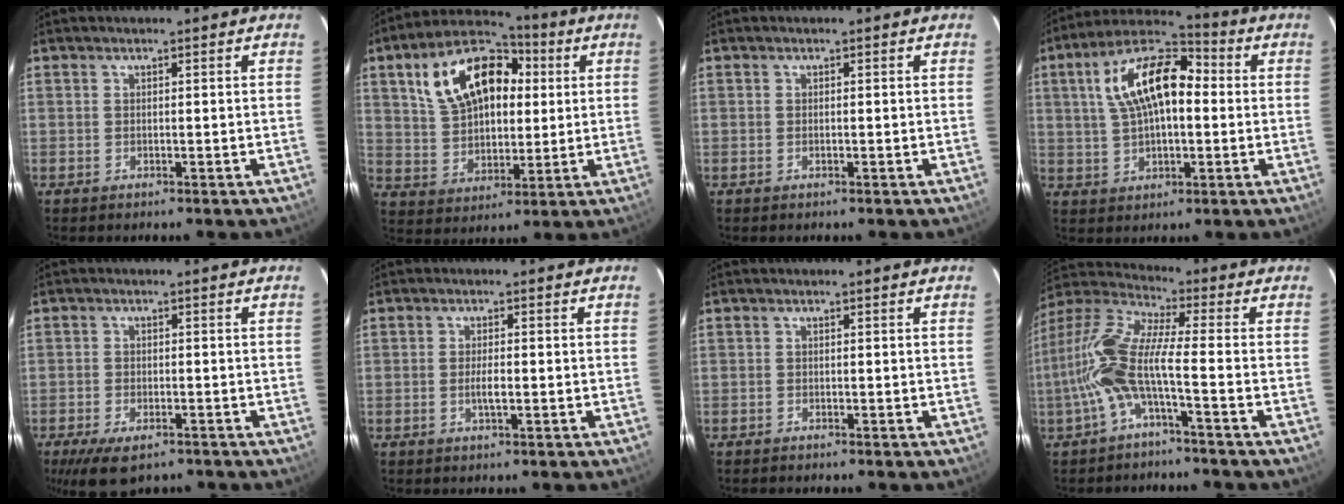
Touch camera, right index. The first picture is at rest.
{"total": 17.8, "force": [5.5, 11.1, 12.8], "torque": [-0.250, 0.045, 0.101]}
{"total": 0.0}
{"total": 15.1, "force": [2.3, 7.6, 12.9], "torque": [-0.242, 0.032, 0.033]}
{"total": 8.0, "force": [-5.3, 3.5, 4.8], "torque": [-0.108, -0.023, -0.087]}
{"total": 2.2, "force": [-0.5, 0.5, 2.1], "torque": [-0.041, -0.003, -0.009]}
{"total": 0.6, "force": [-0.5, 0.2, 0.0], "torque": [0.000, 0.002, -0.011]}
{"total": 11.7, "force": [-3.3, 1.7, 11.1], "torque": [-0.244, 0.011, -0.072]}